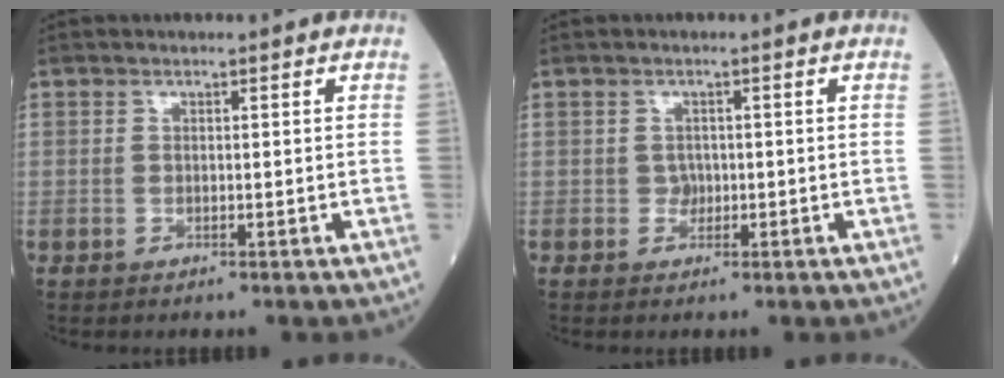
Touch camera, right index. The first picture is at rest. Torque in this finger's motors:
{"motor_torque": [0.08, 0.04, -0.04, 0.01]}